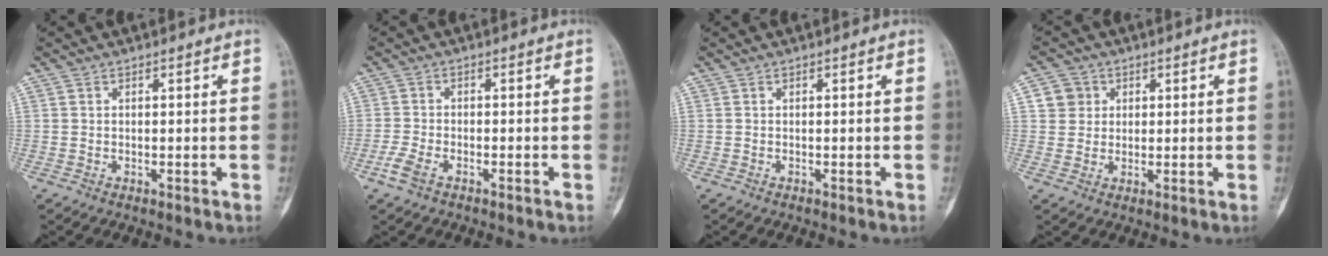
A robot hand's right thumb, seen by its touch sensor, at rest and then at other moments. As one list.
[{"total": 3.5, "force": [-2.1, 1.6, 2.3], "torque": [-0.059, 0.007, -0.044]}, {"total": 0.0}, {"total": 4.4, "force": [1.3, 4.1, 0.7], "torque": [0.013, 0.000, 0.019]}]